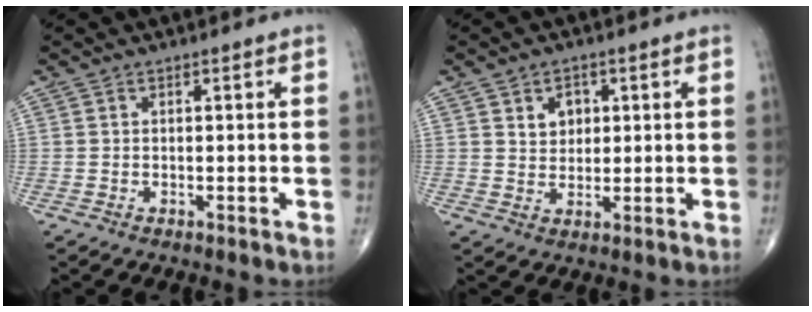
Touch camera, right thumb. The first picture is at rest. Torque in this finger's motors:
{"motor_torque": [0.01, 0.03, 0.38, 0.33, 0.04]}